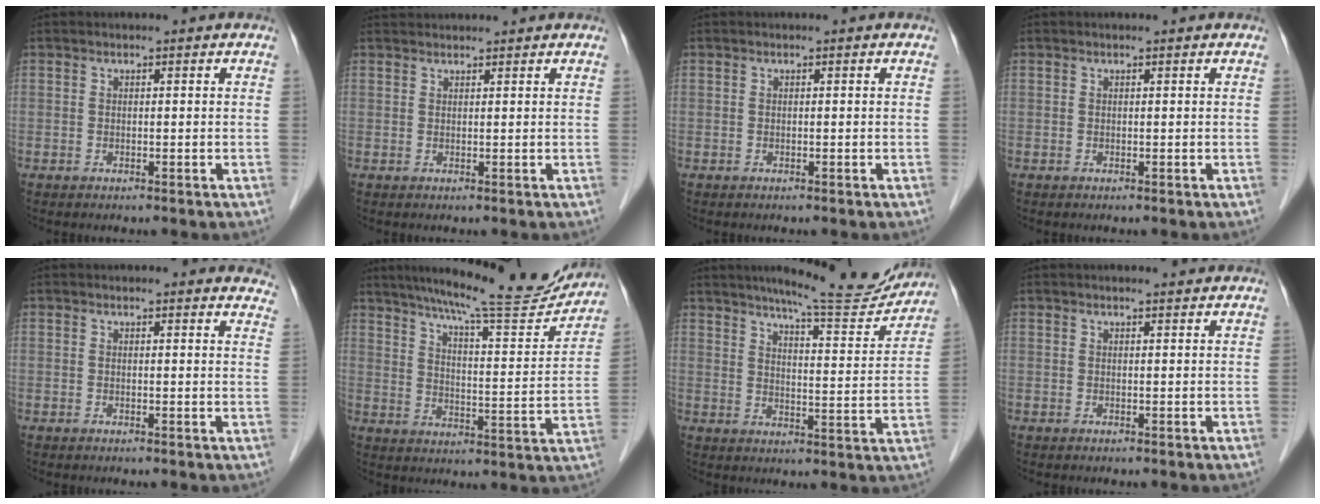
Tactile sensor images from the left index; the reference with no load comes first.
{"total": 3.6, "force": [3.6, 0.3, 0.6], "torque": [-0.008, 0.033, 0.054]}
{"total": 0.0}
{"total": 0.0}
{"total": 8.6, "force": [8.4, 1.7, 1.3], "torque": [0.022, -0.017, 0.054]}
{"total": 19.4, "force": [17.5, 1.1, 8.2], "torque": [-0.130, -0.037, 0.237]}
{"total": 15.1, "force": [13.9, 1.0, 6.0], "torque": [-0.082, -0.031, 0.179]}
{"total": 1.6, "force": [1.6, 0.0, 0.4], "torque": [-0.008, 0.000, 0.021]}